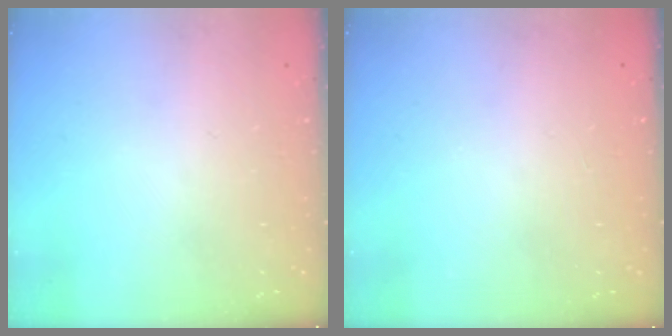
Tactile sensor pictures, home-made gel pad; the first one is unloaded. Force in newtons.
{"total": 0.0}